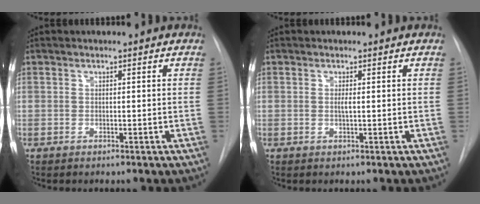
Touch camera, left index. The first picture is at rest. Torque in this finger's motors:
{"motor_torque": [0.62, -0.19, 0.03, 0.02]}